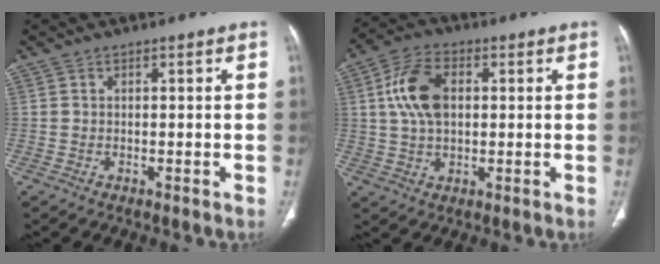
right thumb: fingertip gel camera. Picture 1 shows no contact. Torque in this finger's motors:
{"motor_torque": [1.16, 1.06, 1.19, 0.26, 0.12]}